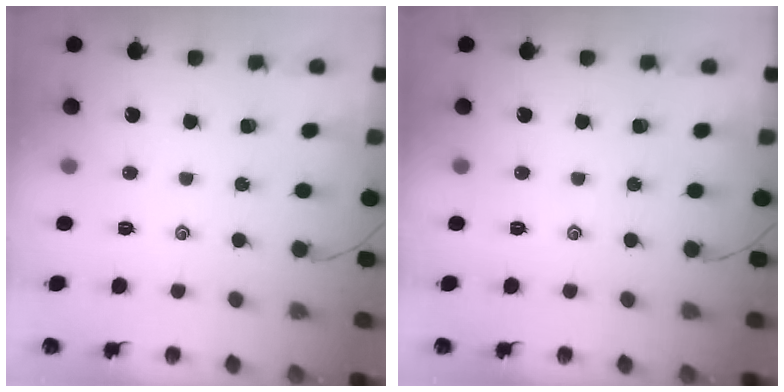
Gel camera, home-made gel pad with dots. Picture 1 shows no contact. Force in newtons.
{"total": 0.0}